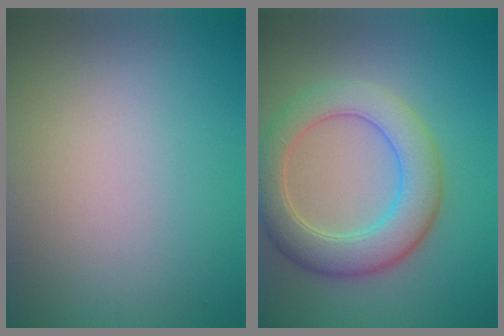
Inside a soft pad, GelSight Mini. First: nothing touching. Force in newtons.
{"total": 6.0, "press": 6.0, "slide": 0.3}